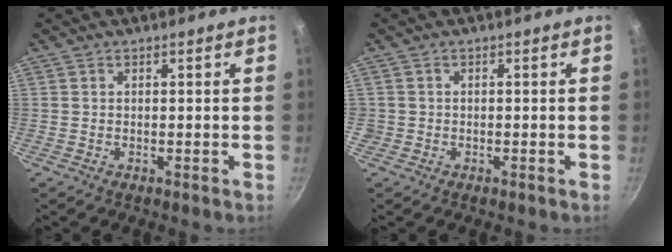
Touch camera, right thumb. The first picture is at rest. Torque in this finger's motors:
{"motor_torque": [0.35, 0.72, 0.25, -0.03, 0.01]}